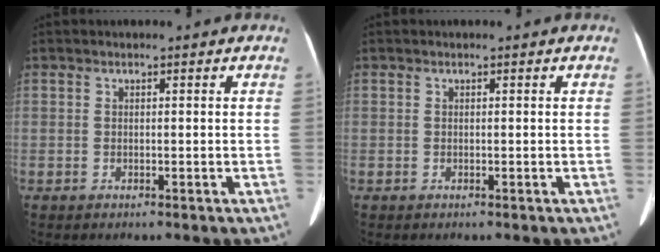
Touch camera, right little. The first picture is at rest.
{"total": 0.0}